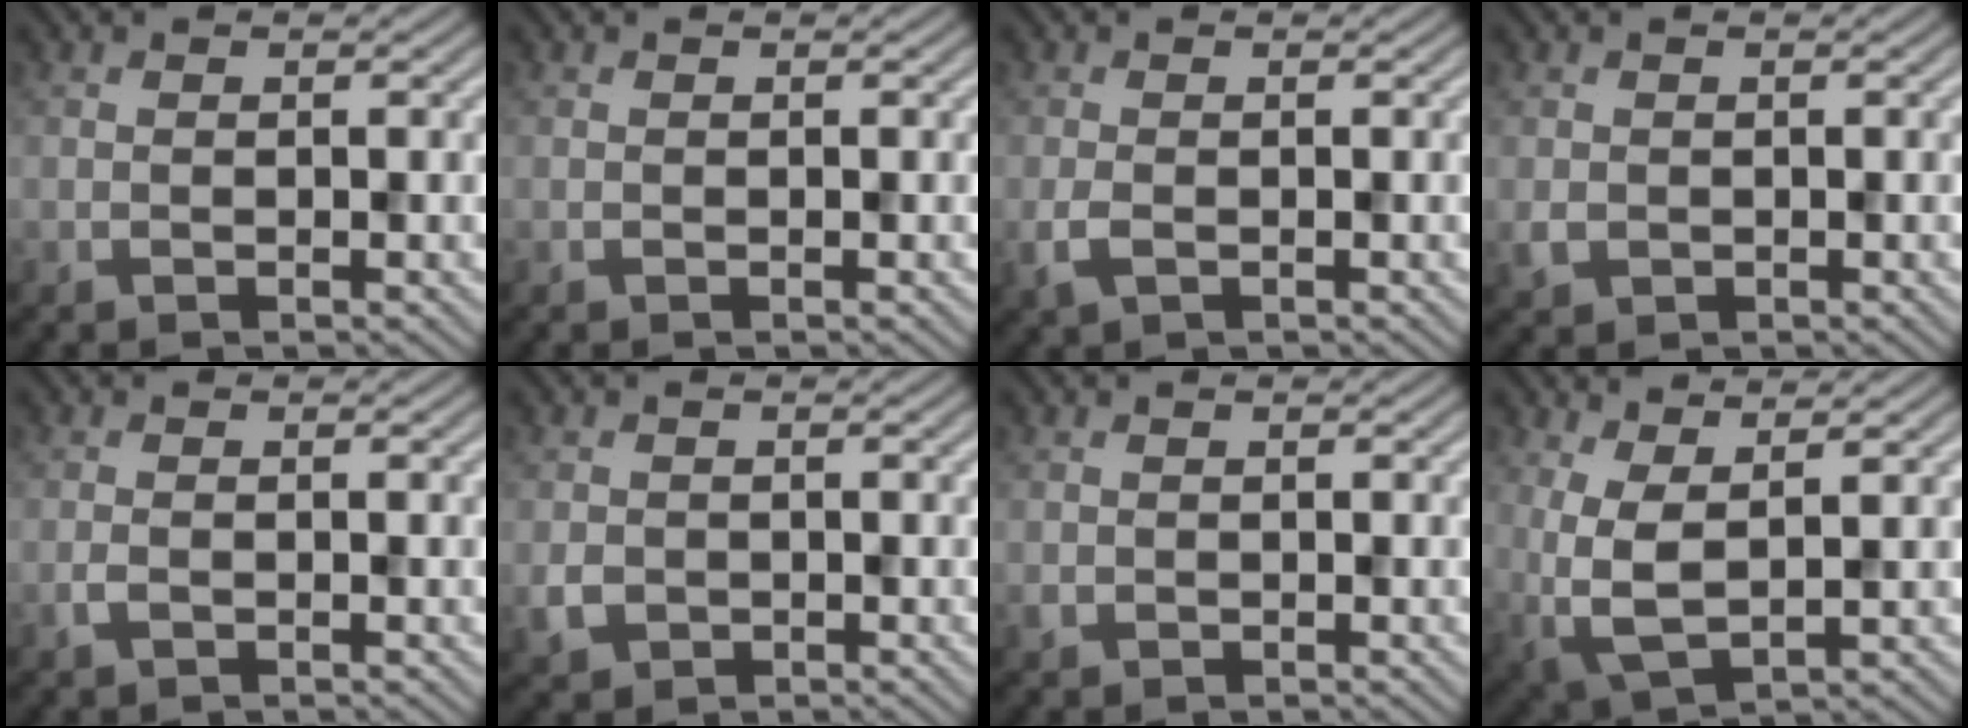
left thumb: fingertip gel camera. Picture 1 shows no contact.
{"total": 0.0}
{"total": 1.8, "force": [-0.6, 0.9, 1.5], "torque": [-0.041, -0.007, -0.012]}
{"total": 1.2, "force": [-0.1, 1.1, 0.5], "torque": [-0.014, -0.004, -0.001]}
{"total": 1.1, "force": [-0.5, 0.5, 0.9], "torque": [-0.021, 0.000, -0.011]}
{"total": 2.1, "force": [-0.5, 1.8, 0.9], "torque": [-0.020, -0.008, -0.013]}
{"total": 0.7, "force": [-0.1, 0.7, 0.2], "torque": [-0.005, -0.005, -0.003]}
{"total": 5.4, "force": [1.7, 1.9, 4.8], "torque": [-0.121, -0.002, 0.035]}